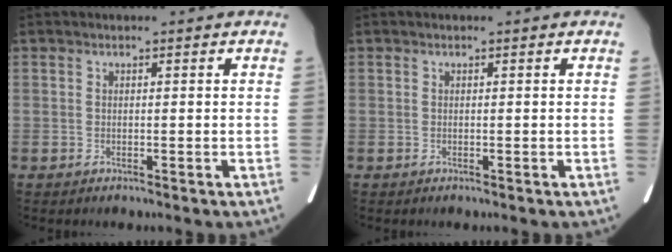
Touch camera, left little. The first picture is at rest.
{"total": 0.0}